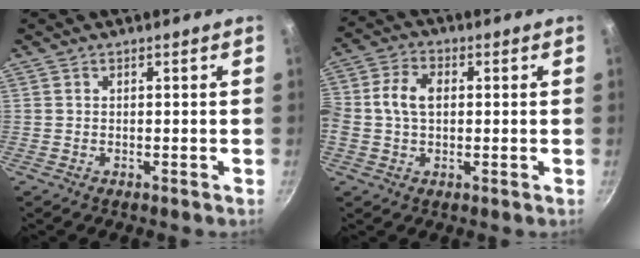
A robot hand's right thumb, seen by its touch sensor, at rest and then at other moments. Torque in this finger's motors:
{"motor_torque": [-0.06, 1.11, 0.87, -0.79, 0.47]}